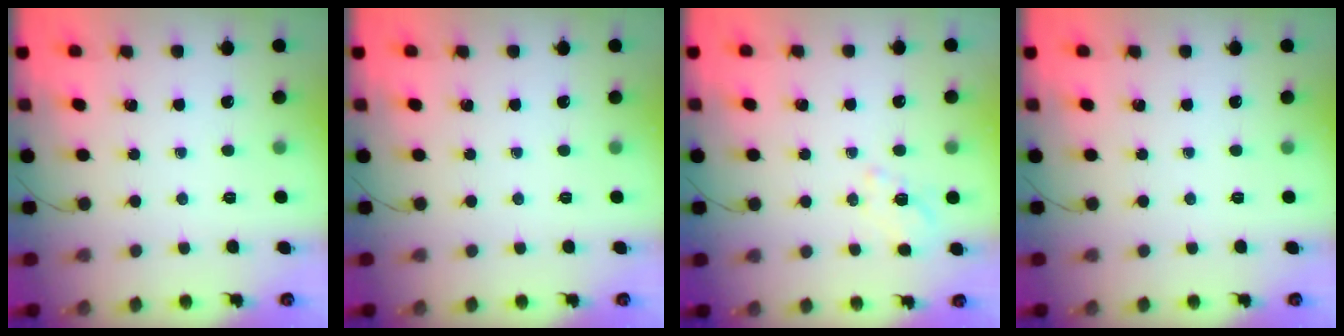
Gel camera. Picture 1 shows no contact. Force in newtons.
{"total": 0.0}
{"total": 2.4, "press": 1.9, "slide": 1.5}
{"total": 0.0}